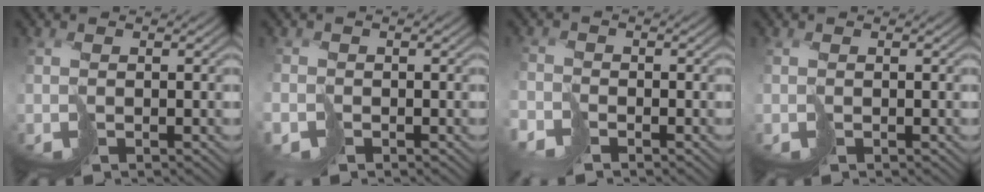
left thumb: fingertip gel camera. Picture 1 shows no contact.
{"total": 1.5, "force": [-1.2, 0.6, -0.7], "torque": [0.026, -0.005, -0.029]}
{"total": 2.7, "force": [-2.6, 0.4, -0.6], "torque": [0.030, -0.001, -0.058]}
{"total": 0.0}